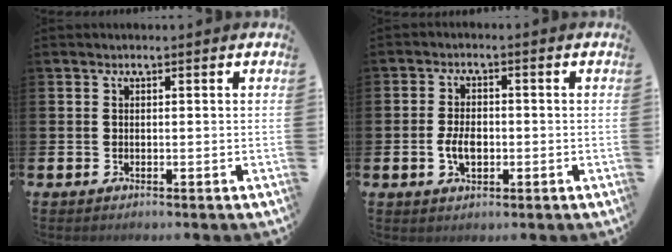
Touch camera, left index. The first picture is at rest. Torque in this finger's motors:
{"motor_torque": [0.66, 0.55, 0.09, 0.08]}